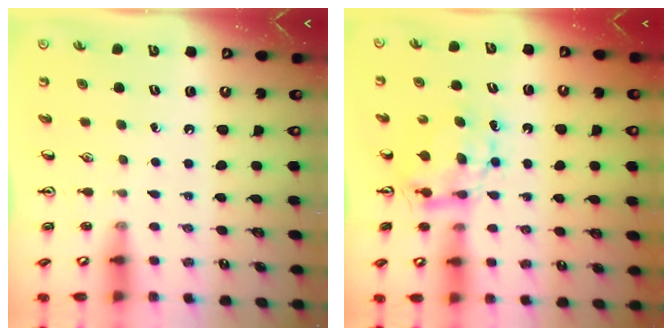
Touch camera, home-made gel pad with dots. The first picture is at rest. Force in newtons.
{"total": 6.5, "press": 6.5, "slide": 0.5}